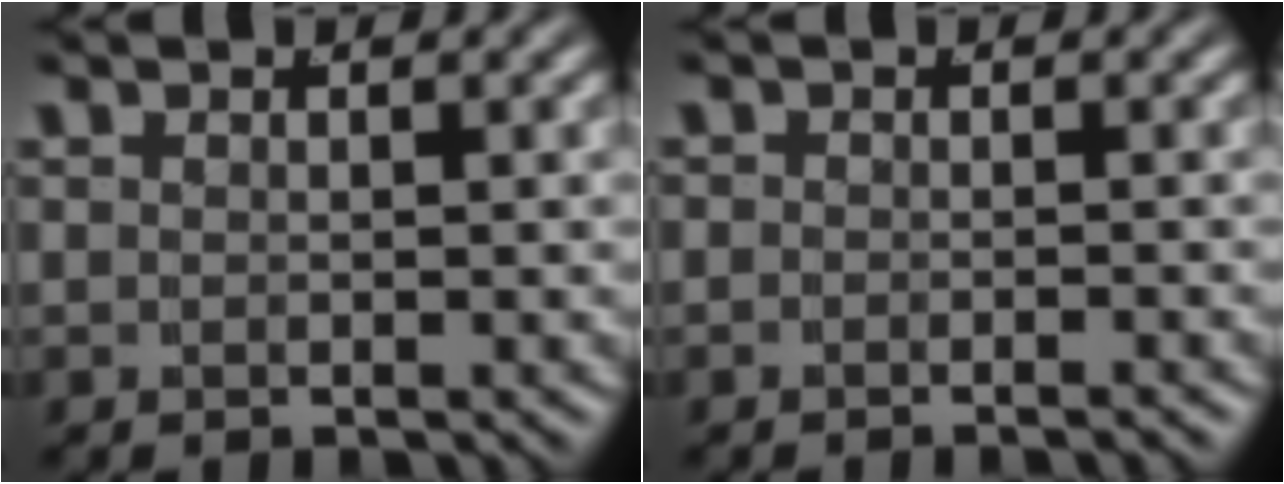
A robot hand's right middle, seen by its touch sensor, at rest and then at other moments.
{"total": 1.0, "force": [-1.0, 0.3, 0.1], "torque": [-0.001, -0.005, -0.016]}